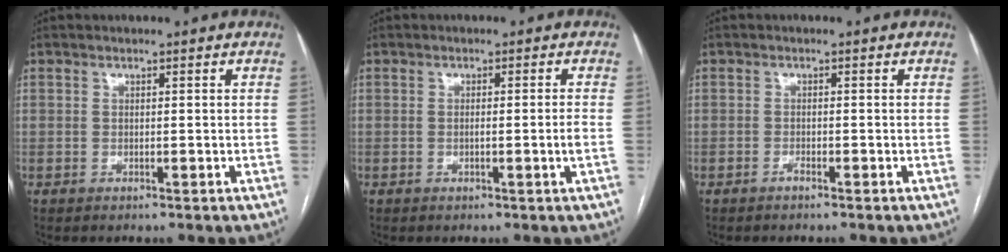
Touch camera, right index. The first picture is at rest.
{"total": 2.4, "force": [-0.7, -0.7, 2.2], "torque": [-0.037, -0.003, -0.010]}
{"total": 0.8, "force": [-0.7, 0.0, 0.4], "torque": [-0.009, 0.000, -0.012]}